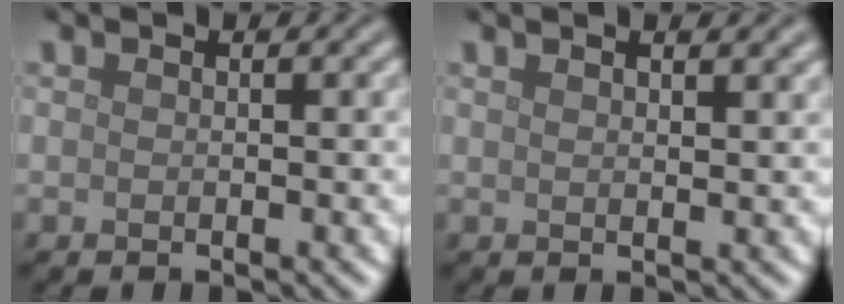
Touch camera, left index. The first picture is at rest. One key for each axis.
{"total": 3.2, "fx": 2.2, "fy": 1.2, "fz": 2.1, "tx": -0.004, "ty": 0.012, "tz": 0.011}